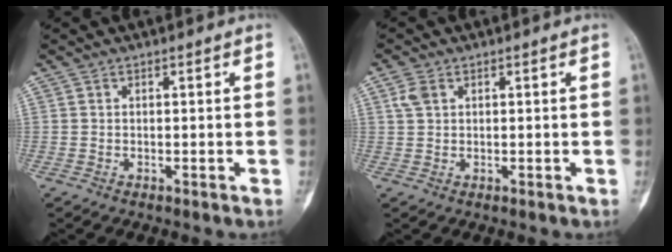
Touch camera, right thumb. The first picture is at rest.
{"total": 2.4, "force": [0.9, 1.6, 1.5], "torque": [-0.032, 0.008, 0.019]}